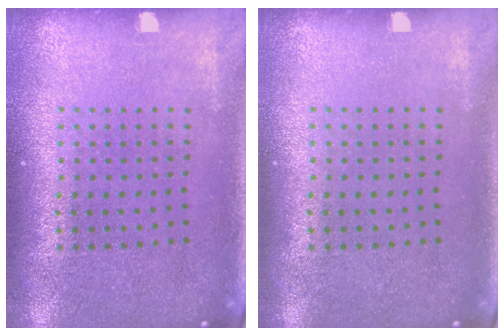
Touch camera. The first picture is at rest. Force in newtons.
{"total": 0.0}